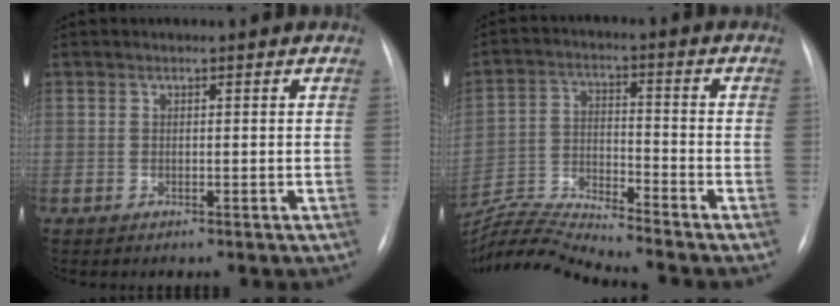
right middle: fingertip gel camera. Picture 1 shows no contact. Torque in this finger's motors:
{"motor_torque": [0.06, -1.04, 0.04, 0.04]}